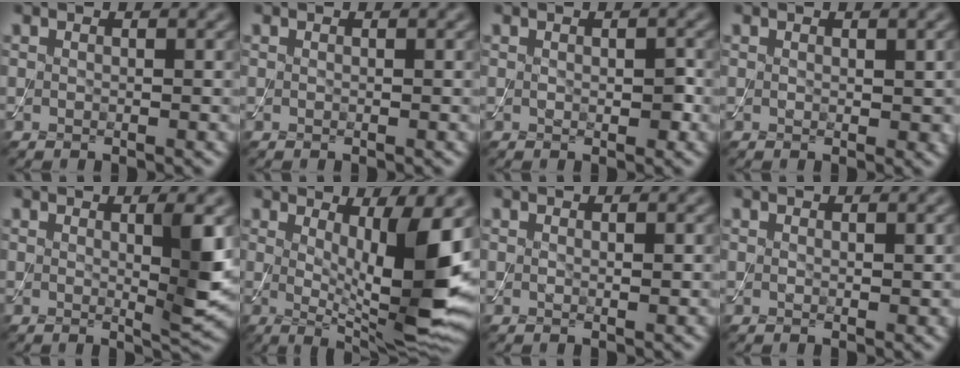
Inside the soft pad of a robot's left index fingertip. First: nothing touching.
{"total": 0.0}
{"total": 1.5, "force": [-0.1, 0.9, 1.3], "torque": [-0.019, -0.001, 0.002]}
{"total": 1.3, "force": [0.3, 0.8, 1.0], "torque": [-0.011, -0.005, 0.008]}
{"total": 3.8, "force": [0.7, 0.5, 3.7], "torque": [-0.052, -0.013, 0.012]}
{"total": 10.5, "force": [1.3, 2.7, 10.1], "torque": [-0.149, -0.023, 0.029]}
{"total": 0.5, "force": [0.1, 0.2, 0.5], "torque": [-0.008, 0.000, 0.002]}
{"total": 0.7, "force": [0.2, 0.4, 0.5], "torque": [-0.006, -0.002, 0.004]}